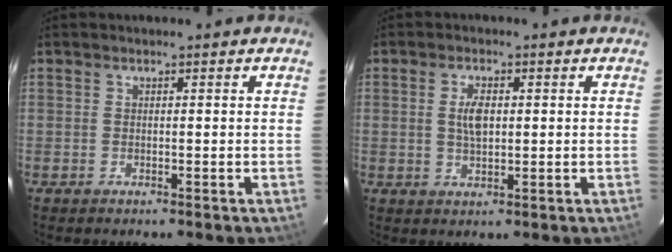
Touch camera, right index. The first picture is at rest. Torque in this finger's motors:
{"motor_torque": [0.09, -0.02, 0.21, 0.06]}